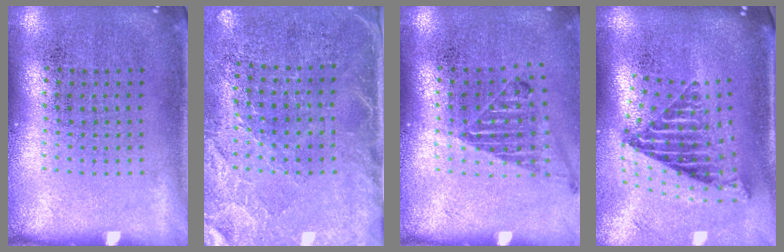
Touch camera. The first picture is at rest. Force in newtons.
{"total": 2.7, "press": 2.4, "slide": 1.2}
{"total": 1.1, "press": 1.1, "slide": 0.2}
{"total": 2.6, "press": 1.7, "slide": 1.9}